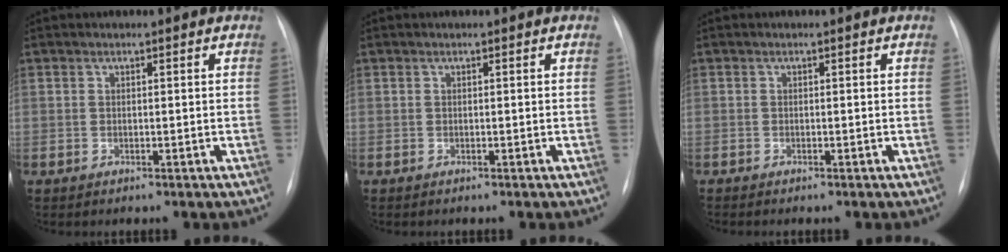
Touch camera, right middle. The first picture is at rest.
{"total": 0.0}
{"total": 0.8, "force": [-0.7, 0.2, 0.3], "torque": [-0.006, 0.000, -0.010]}